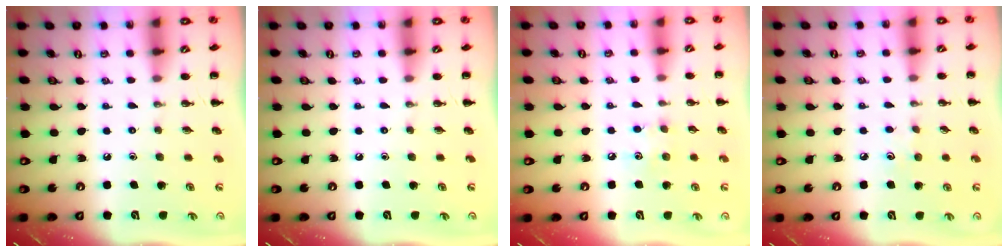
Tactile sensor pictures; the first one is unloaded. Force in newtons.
{"total": 0.0}
{"total": 5.5, "press": 5.3, "slide": 1.3}
{"total": 5.6, "press": 5.4, "slide": 1.5}